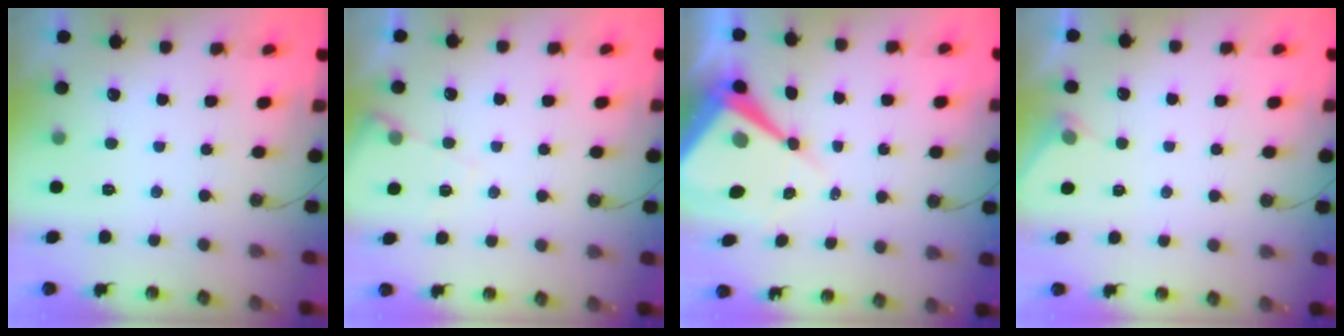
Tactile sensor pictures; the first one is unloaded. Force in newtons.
{"total": 7.3, "press": 7.3, "slide": 0.7}
{"total": 12.8, "press": 12.7, "slide": 1.2}
{"total": 2.7, "press": 2.7, "slide": 0.4}